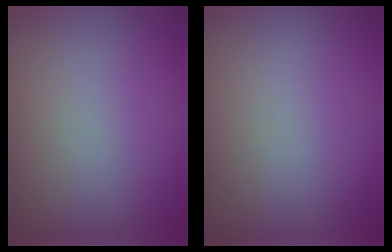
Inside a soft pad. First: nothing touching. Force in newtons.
{"total": 0.0}